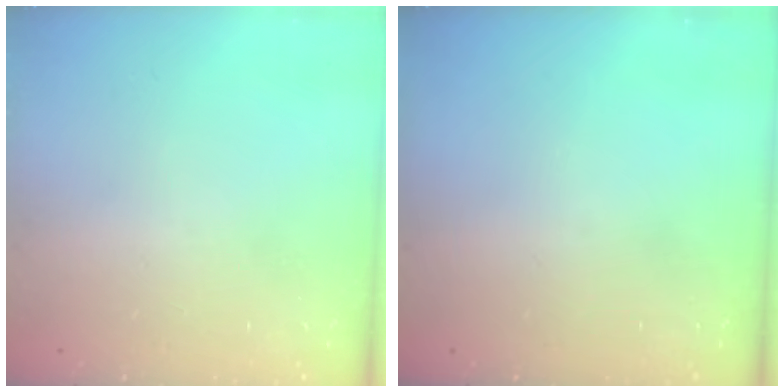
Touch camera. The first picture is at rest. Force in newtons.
{"total": 0.0}